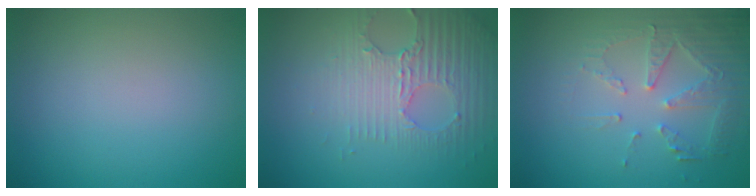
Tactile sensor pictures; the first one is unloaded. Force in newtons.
{"total": 3.5, "press": 3.4, "slide": 0.8}
{"total": 5.3, "press": 3.6, "slide": 3.8}